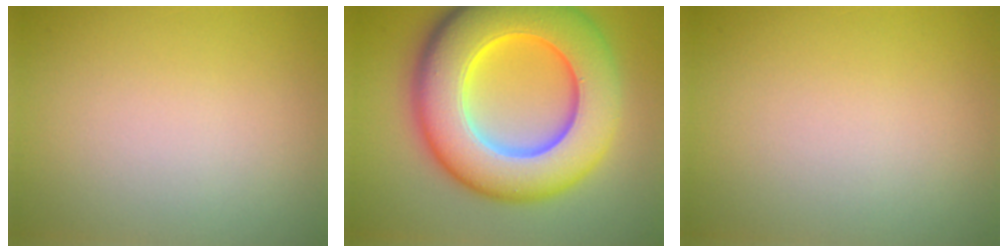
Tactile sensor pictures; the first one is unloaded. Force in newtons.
{"total": 13.6, "press": 13.6, "slide": 0.0}
{"total": 0.0}